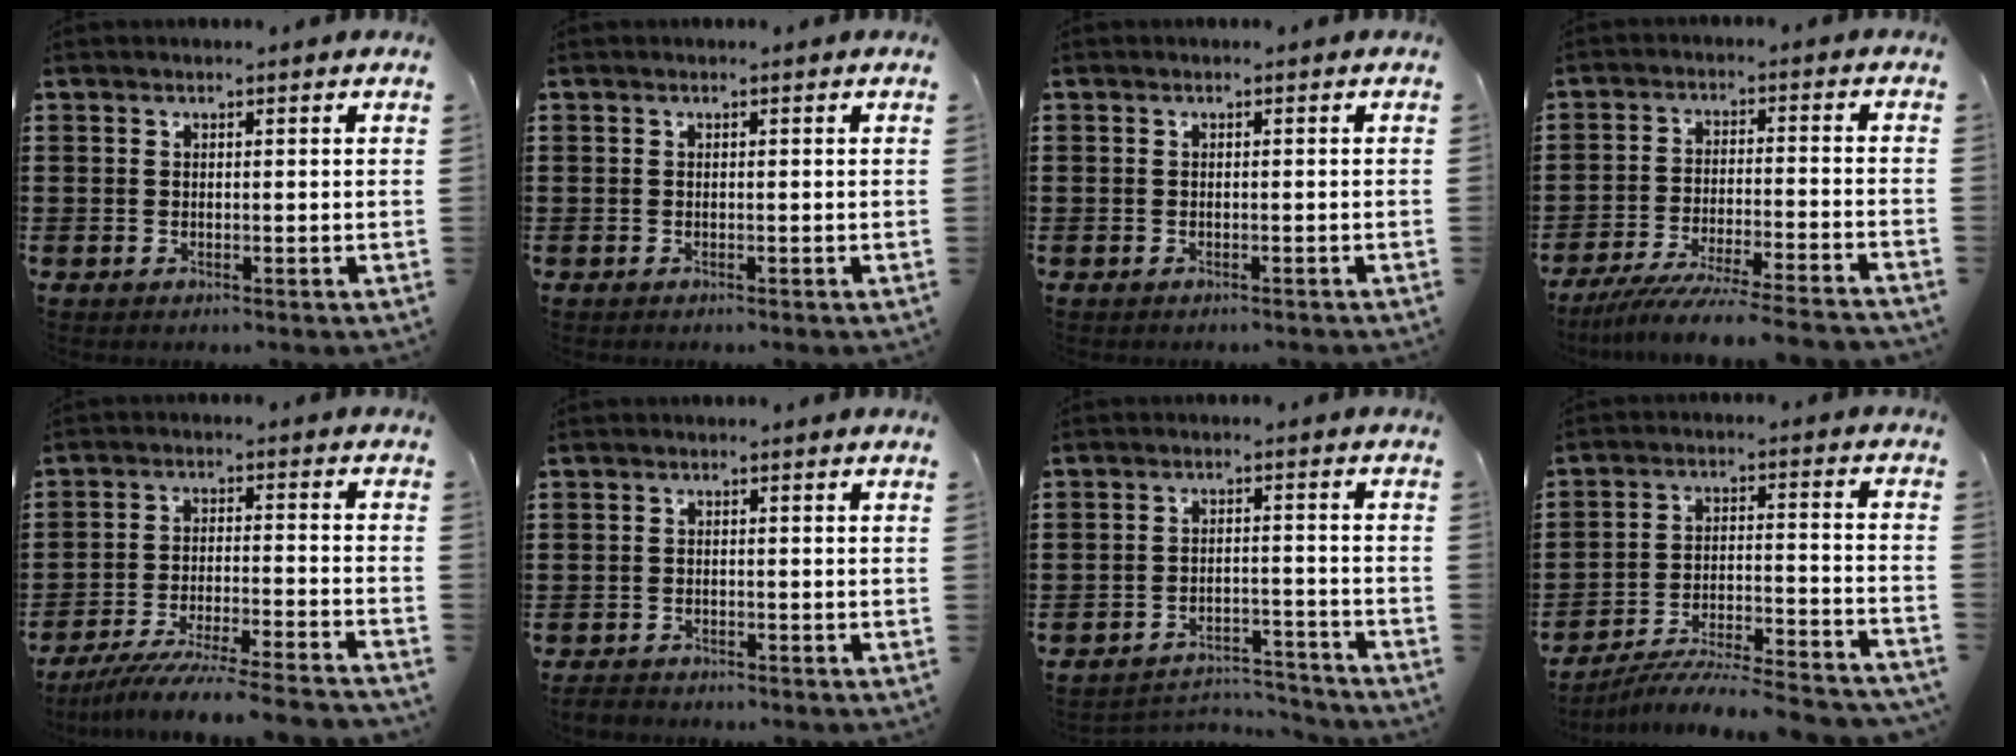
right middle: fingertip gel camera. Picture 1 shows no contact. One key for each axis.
{"total": 0.0}
{"total": 0.6, "fx": -0.6, "fy": 0.2, "fz": 0.0, "tx": 0.000, "ty": 0.001, "tz": -0.012}
{"total": 7.0, "fx": -6.5, "fy": -0.5, "fz": 2.6, "tx": -0.054, "ty": -0.017, "tz": -0.125}
{"total": 7.3, "fx": -6.8, "fy": -0.5, "fz": 2.5, "tx": -0.050, "ty": -0.012, "tz": -0.132}
{"total": 1.2, "fx": -1.1, "fy": 0.3, "fz": 0.2, "tx": -0.007, "ty": -0.002, "tz": -0.022}
{"total": 4.0, "fx": -4.0, "fy": 0.7, "fz": 0.1, "tx": -0.008, "ty": 0.002, "tz": -0.084}
{"total": 6.9, "fx": -6.6, "fy": -0.1, "fz": 2.0, "tx": -0.031, "ty": -0.004, "tz": -0.128}